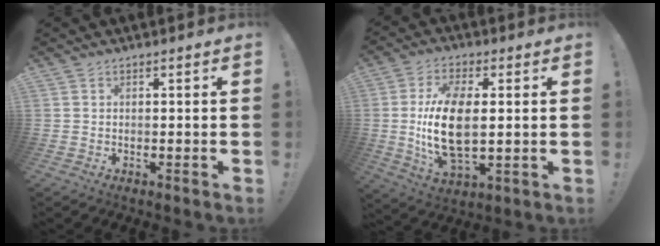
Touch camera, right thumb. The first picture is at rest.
{"total": 16.3, "force": [0.7, 8.5, 13.9], "torque": [-0.283, -0.008, 0.010]}